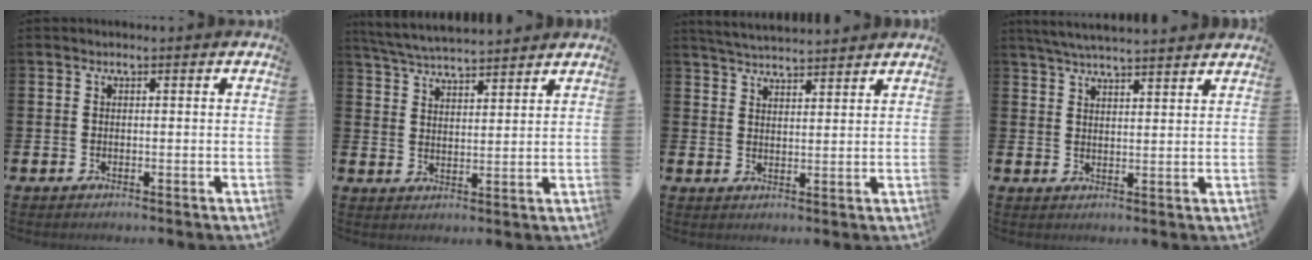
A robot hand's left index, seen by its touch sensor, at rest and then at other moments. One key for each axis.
{"total": 5.3, "fx": 5.2, "fy": 0.2, "fz": 0.8, "tx": -0.033, "ty": -0.028, "tz": 0.093}
{"total": 4.1, "fx": 4.1, "fy": 0.1, "fz": 0.2, "tx": -0.015, "ty": -0.022, "tz": 0.074}
{"total": 4.7, "fx": 4.6, "fy": -0.2, "fz": 0.9, "tx": -0.035, "ty": -0.016, "tz": 0.085}